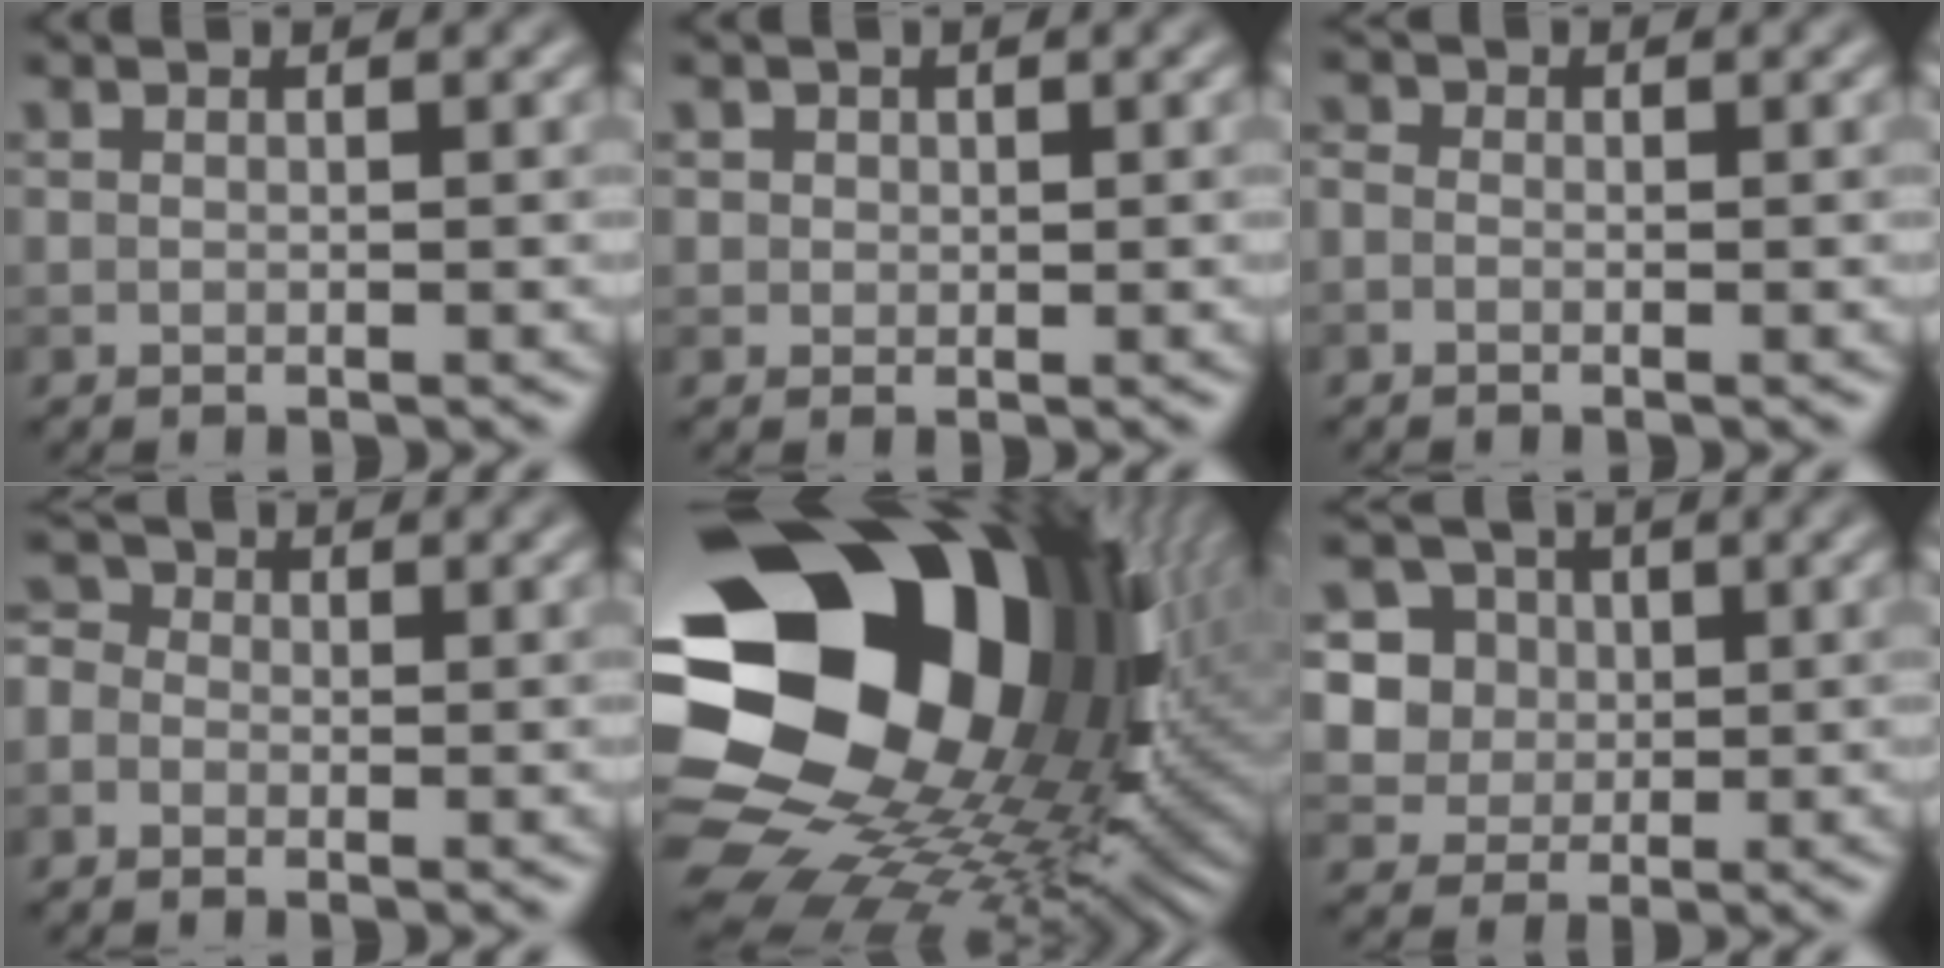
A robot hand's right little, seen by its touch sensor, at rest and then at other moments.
{"total": 1.2, "force": [0.5, 1.0, 0.3], "torque": [0.002, -0.004, 0.011]}
{"total": 1.0, "force": [-0.3, 0.8, 0.5], "torque": [-0.013, -0.002, -0.012]}
{"total": 2.4, "force": [-0.7, 2.1, 1.1], "torque": [-0.012, 0.012, -0.025]}
{"total": 24.0, "force": [4.1, 18.6, 14.6], "torque": [-0.292, -0.040, 0.057]}
{"total": 7.0, "force": [2.5, 6.1, 2.6], "torque": [-0.050, 0.017, 0.031]}